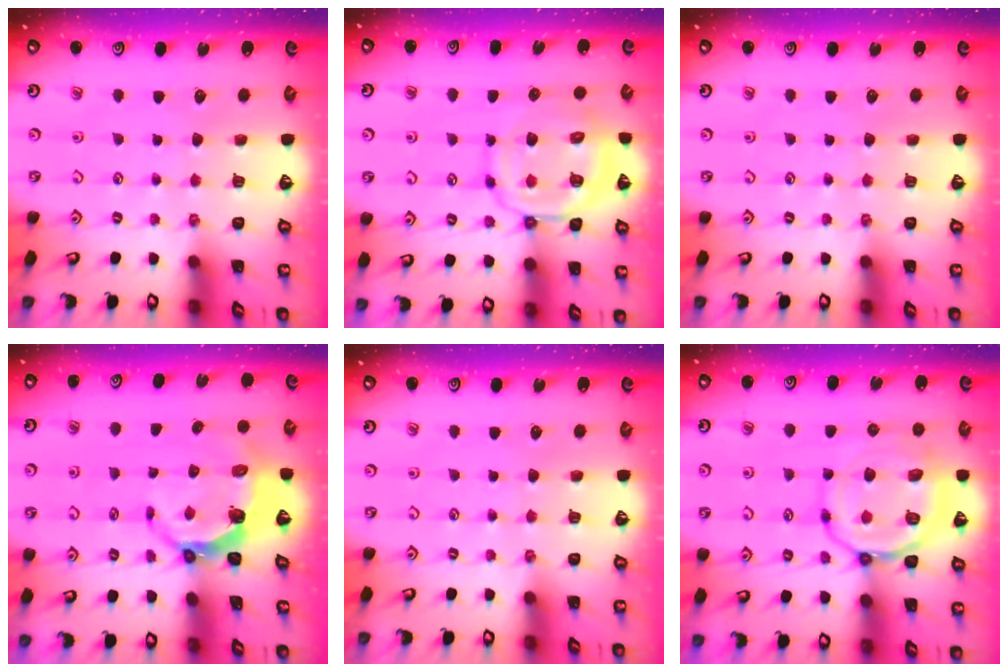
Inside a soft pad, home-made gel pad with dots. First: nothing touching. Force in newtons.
{"total": 11.5, "press": 11.4, "slide": 1.5}
{"total": 0.0}
{"total": 5.7, "press": 4.4, "slide": 3.6}
{"total": 0.0}
{"total": 12.5, "press": 12.5, "slide": 1.2}